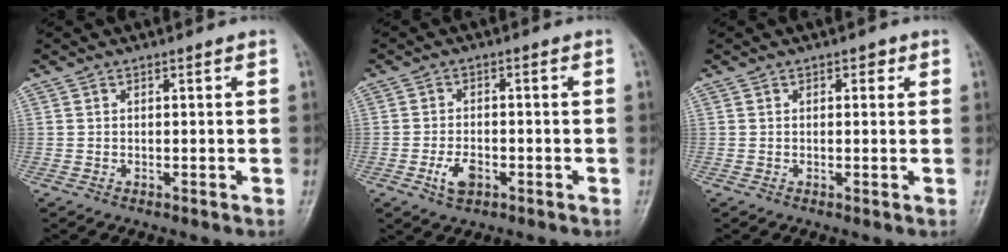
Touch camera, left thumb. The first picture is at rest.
{"total": 4.0, "force": [-2.0, 2.4, 2.6], "torque": [-0.049, 0.008, -0.035]}
{"total": 1.3, "force": [0.6, 0.9, 0.7], "torque": [0.002, 0.000, 0.004]}